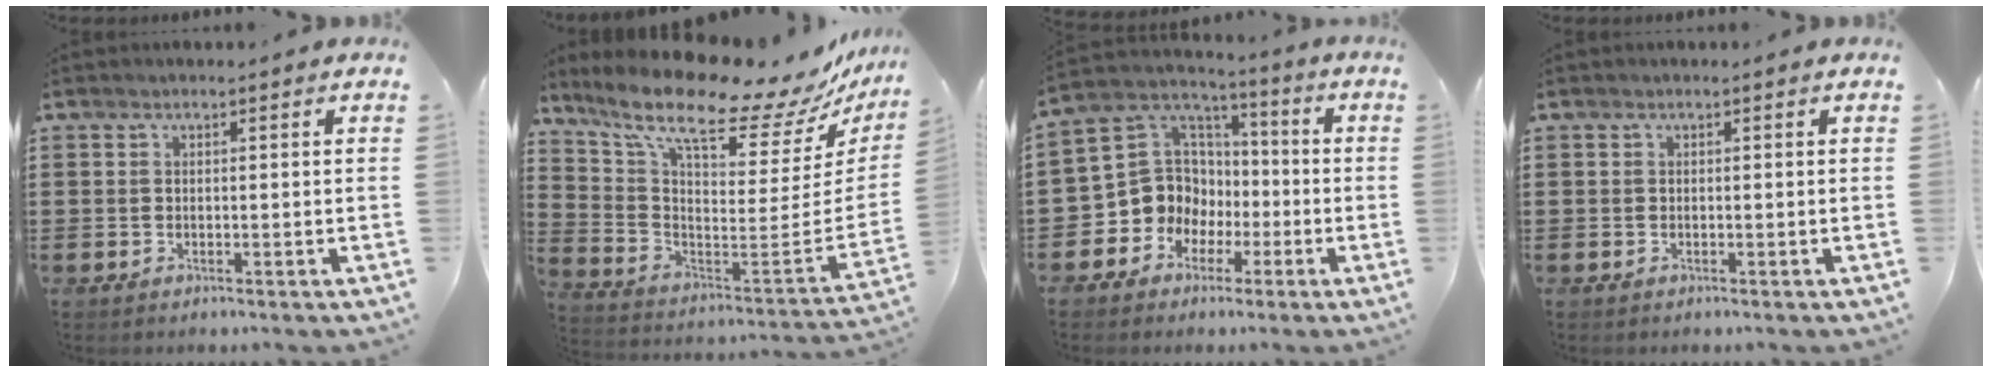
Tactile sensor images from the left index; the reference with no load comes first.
{"total": 12.6, "force": [9.6, 2.6, 7.7], "torque": [-0.162, -0.080, 0.154]}
{"total": 10.1, "force": [-1.9, 9.5, 2.7], "torque": [-0.108, -0.004, -0.032]}
{"total": 0.0}